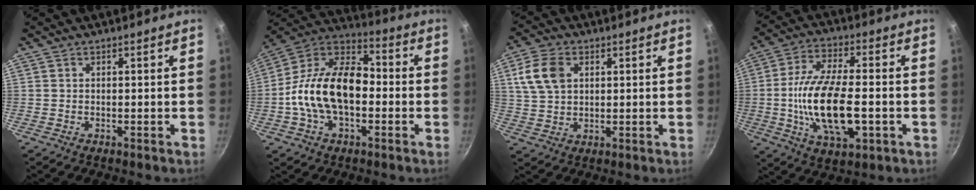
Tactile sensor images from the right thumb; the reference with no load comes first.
{"total": 18.9, "force": [-2.4, 11.5, 14.8], "torque": [-0.235, 0.045, -0.064]}
{"total": 8.9, "force": [2.8, 6.1, 5.8], "torque": [-0.103, 0.003, 0.055]}
{"total": 17.5, "force": [-2.8, 7.5, 15.5], "torque": [-0.285, 0.013, -0.055]}